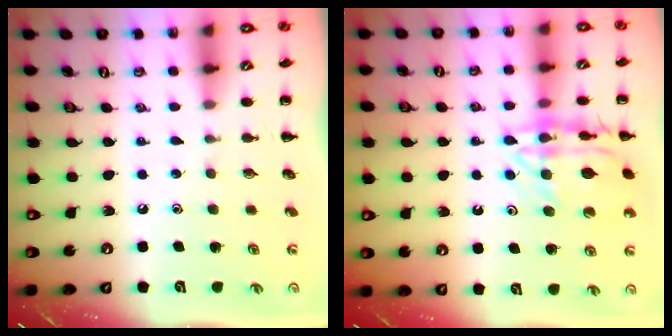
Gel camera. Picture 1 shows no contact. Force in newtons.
{"total": 15.1, "press": 15.0, "slide": 1.4}